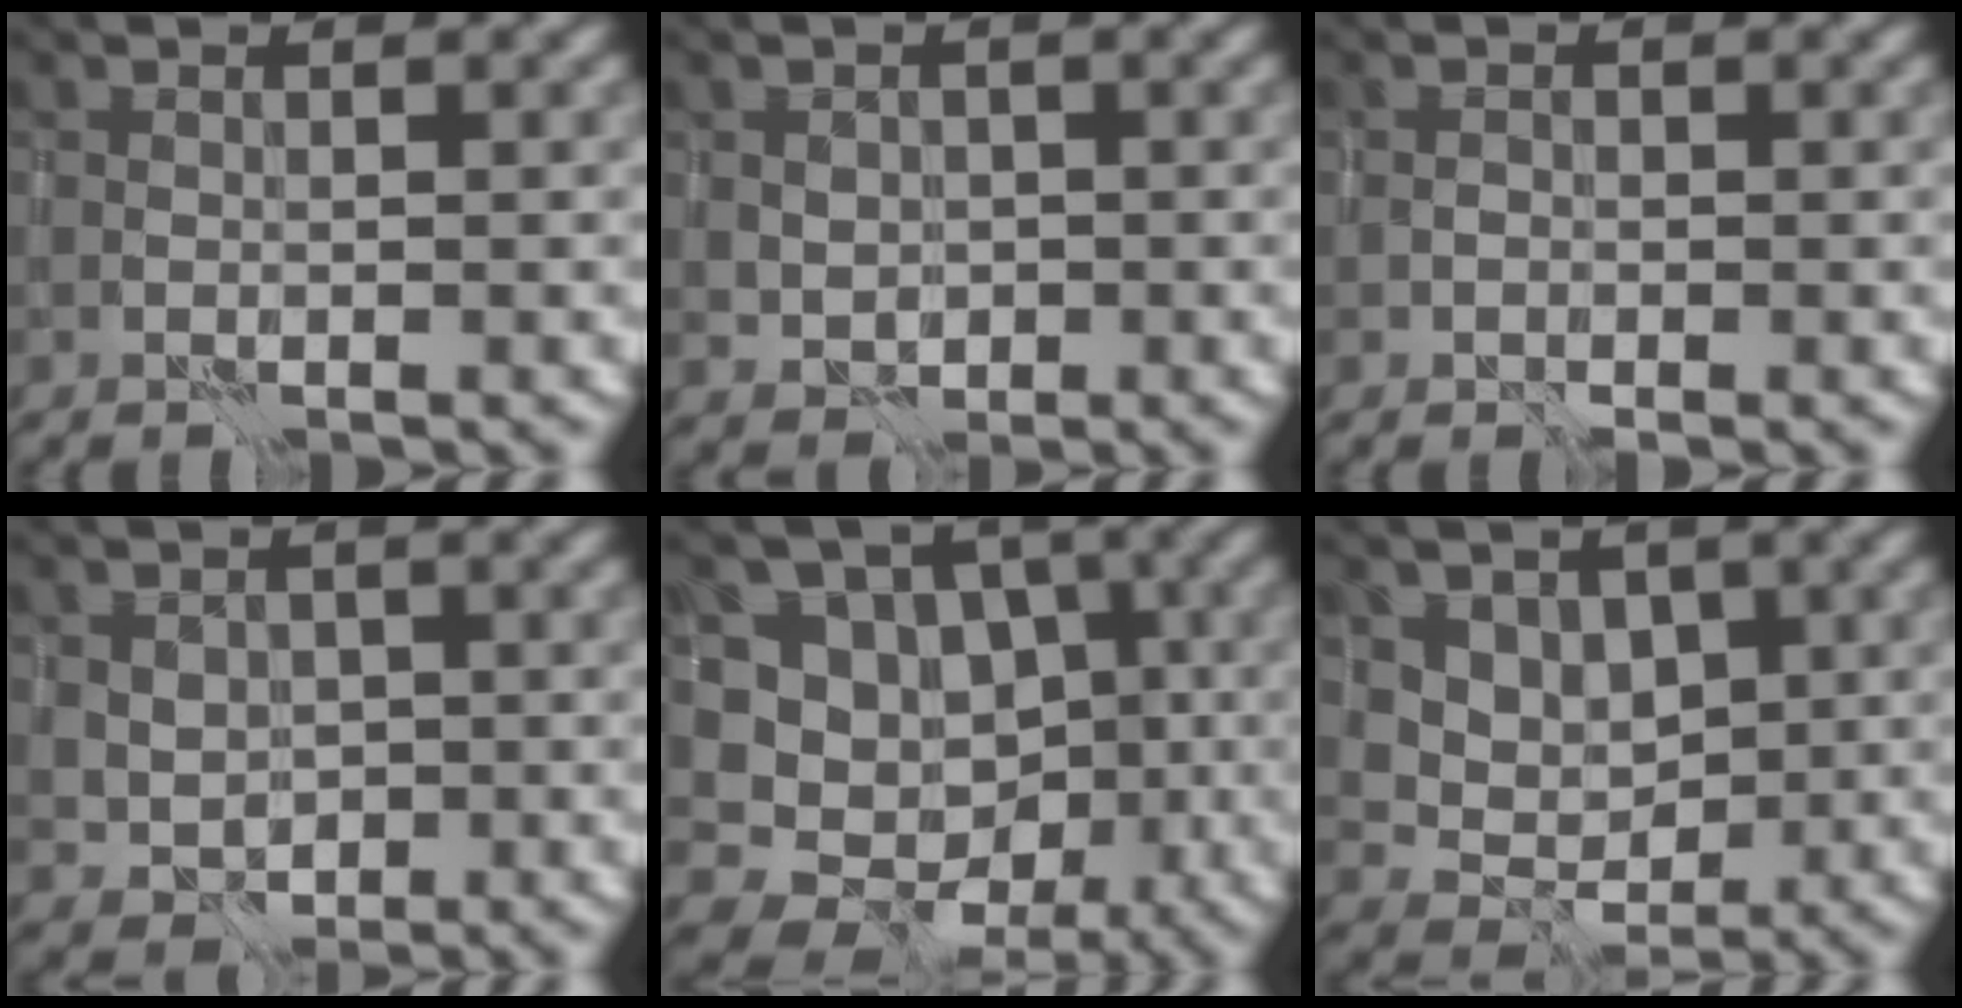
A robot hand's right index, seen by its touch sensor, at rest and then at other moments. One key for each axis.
{"total": 1.8, "fx": 0.0, "fy": 1.6, "fz": 0.7, "tx": -0.010, "ty": -0.003, "tz": 0.000}
{"total": 0.6, "fx": -0.2, "fy": 0.5, "fz": 0.0, "tx": 0.006, "ty": -0.001, "tz": -0.003}
{"total": 2.5, "fx": 0.1, "fy": 2.3, "fz": 1.1, "tx": -0.015, "ty": -0.005, "tz": 0.005}
{"total": 11.3, "fx": -2.0, "fy": 10.4, "fz": 4.0, "tx": -0.040, "ty": 0.003, "tz": -0.047}
{"total": 4.4, "fx": 1.9, "fy": 3.7, "fz": 1.6, "tx": -0.037, "ty": -0.024, "tz": 0.048}